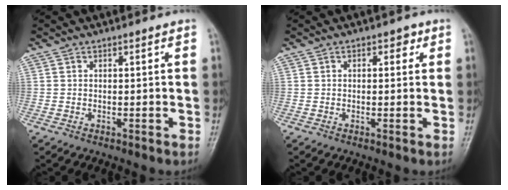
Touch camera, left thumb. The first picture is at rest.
{"total": 2.1, "force": [0.7, 1.4, 1.4], "torque": [0.003, 0.005, 0.003]}